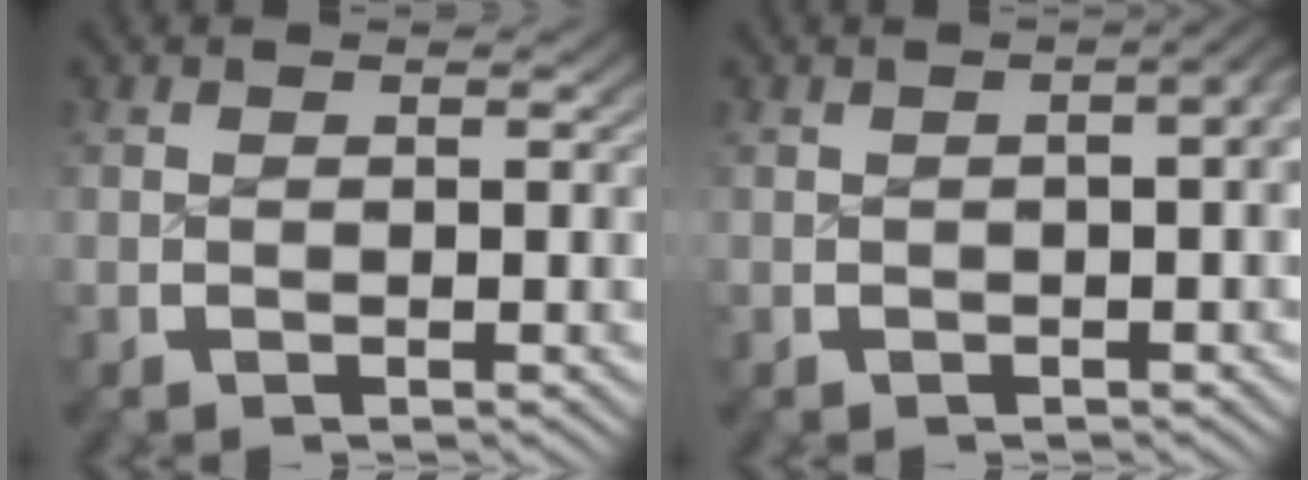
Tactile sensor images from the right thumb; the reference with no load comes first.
{"total": 5.0, "force": [0.8, 2.2, 4.4], "torque": [-0.037, 0.029, -0.003]}